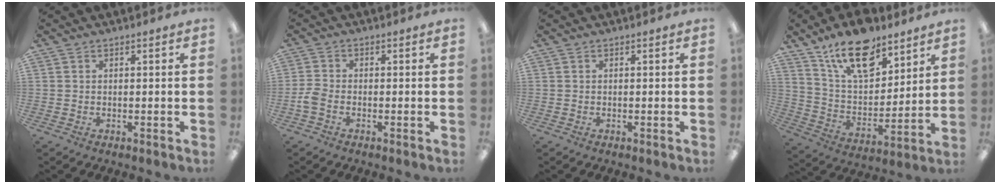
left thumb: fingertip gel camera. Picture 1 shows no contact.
{"total": 2.9, "force": [-1.2, 1.8, 2.0], "torque": [-0.047, 0.002, -0.023]}
{"total": 0.0}
{"total": 17.5, "force": [12.0, 8.5, 9.5], "torque": [-0.160, -0.060, 0.211]}